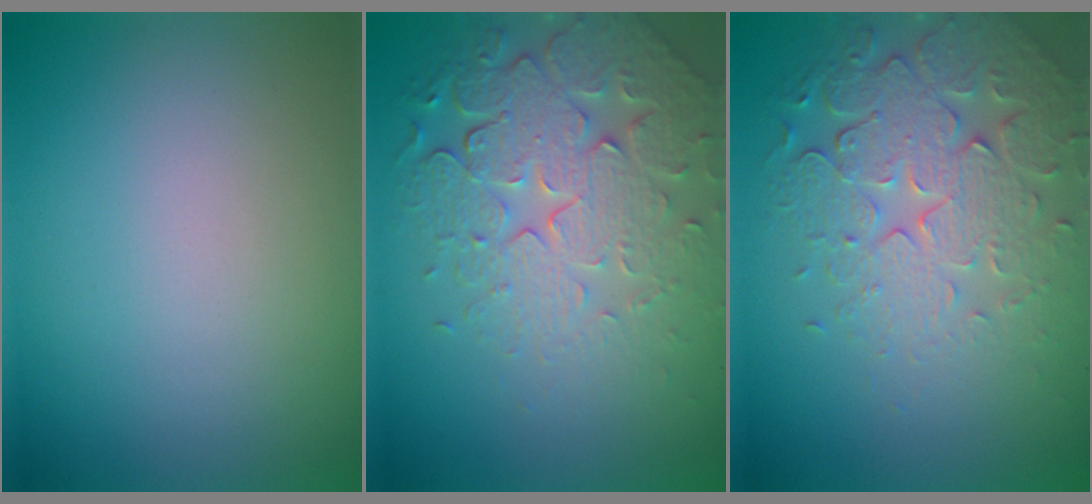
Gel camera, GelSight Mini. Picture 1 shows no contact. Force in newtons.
{"total": 7.6, "press": 5.5, "slide": 5.2}
{"total": 6.7, "press": 5.1, "slide": 4.4}